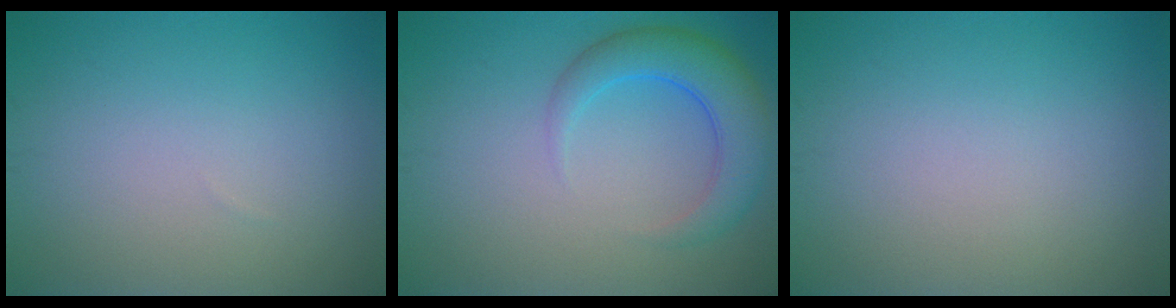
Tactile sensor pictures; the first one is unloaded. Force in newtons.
{"total": 4.9, "press": 4.9, "slide": 0.4}
{"total": 0.0}